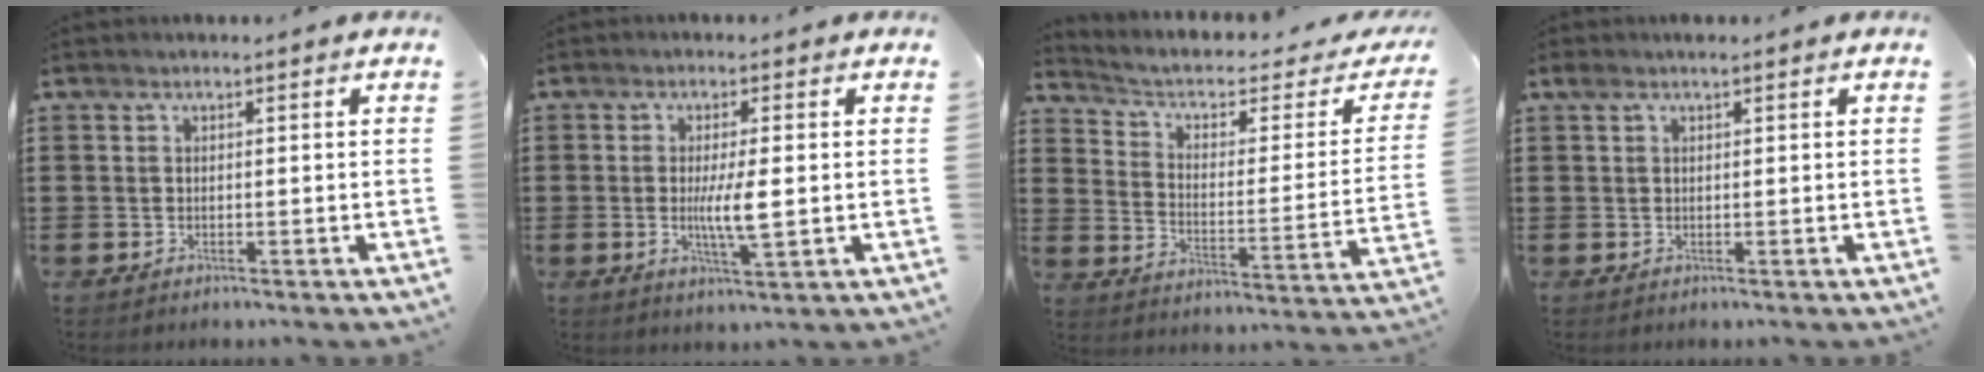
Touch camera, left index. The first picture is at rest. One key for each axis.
{"total": 5.7, "fx": -0.1, "fy": 0.8, "fz": 5.6, "tx": -0.114, "ty": -0.008, "tz": -0.009}
{"total": 3.9, "fx": 2.3, "fy": 1.7, "fz": 2.7, "tx": -0.066, "ty": -0.018, "tz": 0.030}
{"total": 1.0, "fx": 0.6, "fy": 0.3, "fz": 0.8, "tx": -0.016, "ty": 0.003, "tz": 0.010}